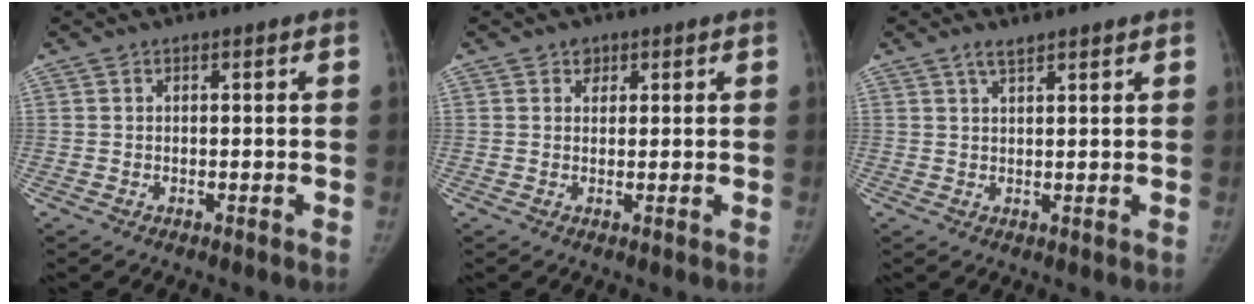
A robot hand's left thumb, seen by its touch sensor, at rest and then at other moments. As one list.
[{"total": 1.8, "force": [1.0, 1.4, 0.4], "torque": [0.008, -0.004, 0.011]}, {"total": 2.5, "force": [2.0, 0.7, 1.3], "torque": [-0.024, -0.007, 0.037]}]